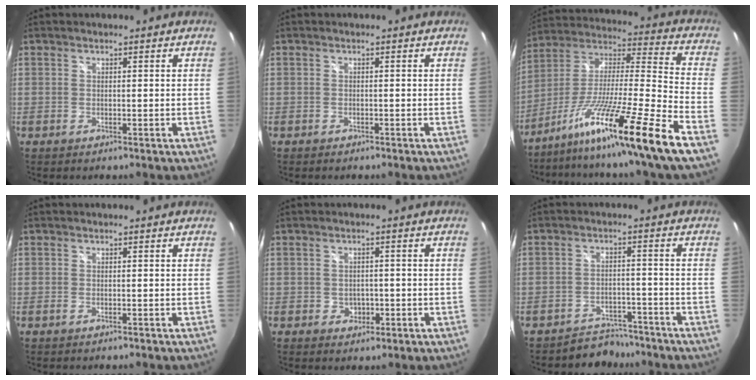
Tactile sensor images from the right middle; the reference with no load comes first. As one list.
[{"total": 0.8, "force": [-0.8, 0.3, 0.2], "torque": [-0.007, -0.003, -0.015]}, {"total": 21.8, "force": [-14.8, -2.6, 15.8], "torque": [-0.250, -0.046, -0.256]}, {"total": 0.6, "force": [-0.5, 0.2, 0.3], "torque": [-0.005, -0.002, -0.011]}, {"total": 3.2, "force": [-0.9, 2.7, 1.4], "torque": [-0.026, 0.001, -0.007]}, {"total": 6.2, "force": [-5.6, 2.6, 0.1], "torque": [-0.010, 0.009, -0.080]}]